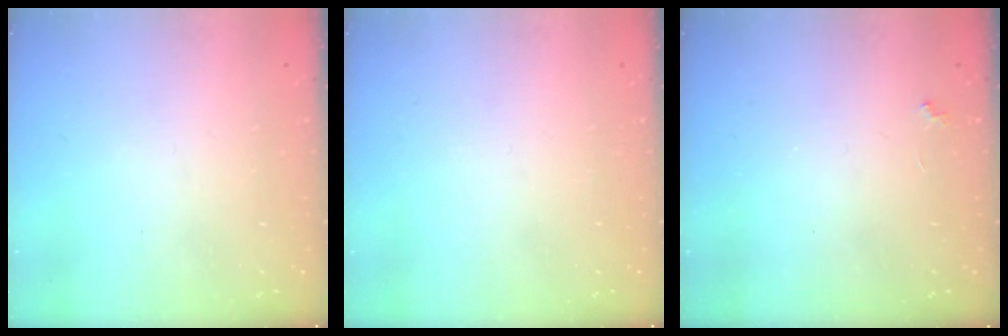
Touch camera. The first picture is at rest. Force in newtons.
{"total": 0.0}
{"total": 2.3, "press": 2.3, "slide": 0.4}